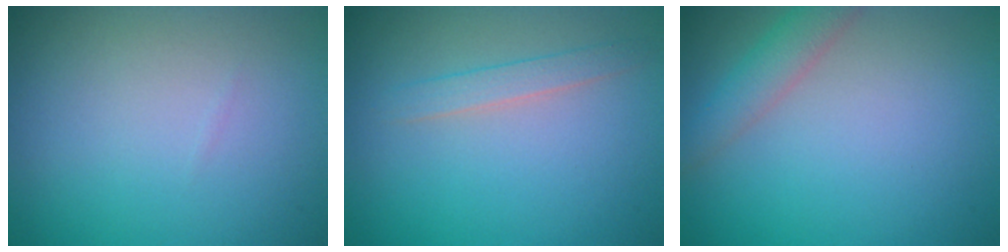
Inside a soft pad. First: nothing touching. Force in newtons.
{"total": 1.5, "press": 1.5, "slide": 0.0}
{"total": 2.5, "press": 2.5, "slide": 0.1}